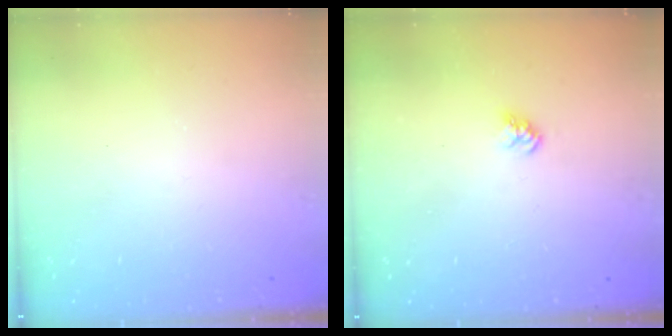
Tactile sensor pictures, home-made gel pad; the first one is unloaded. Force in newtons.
{"total": 3.1, "press": 3.1, "slide": 0.4}